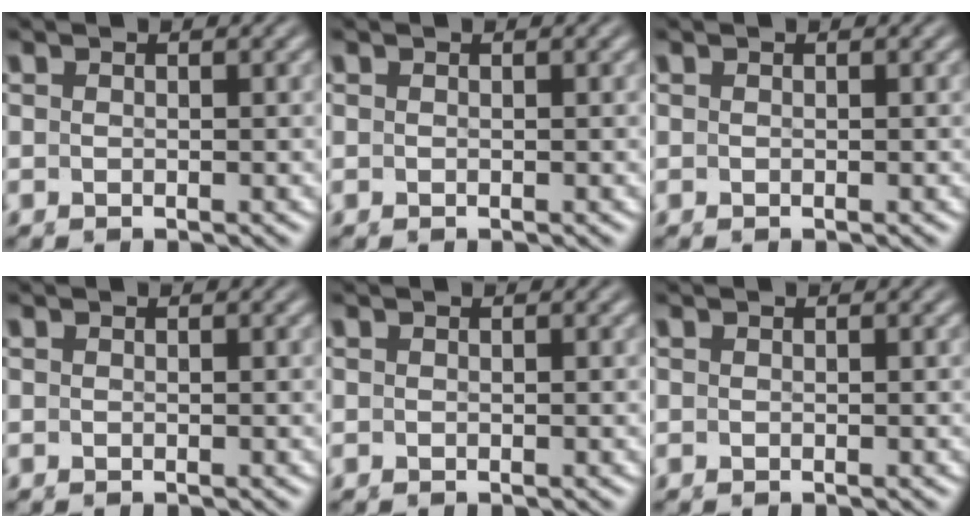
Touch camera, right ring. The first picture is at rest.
{"total": 0.0}
{"total": 0.0}
{"total": 0.0}
{"total": 0.0}
{"total": 1.5, "force": [-0.3, -1.4, -0.5], "torque": [0.016, -0.011, 0.006]}